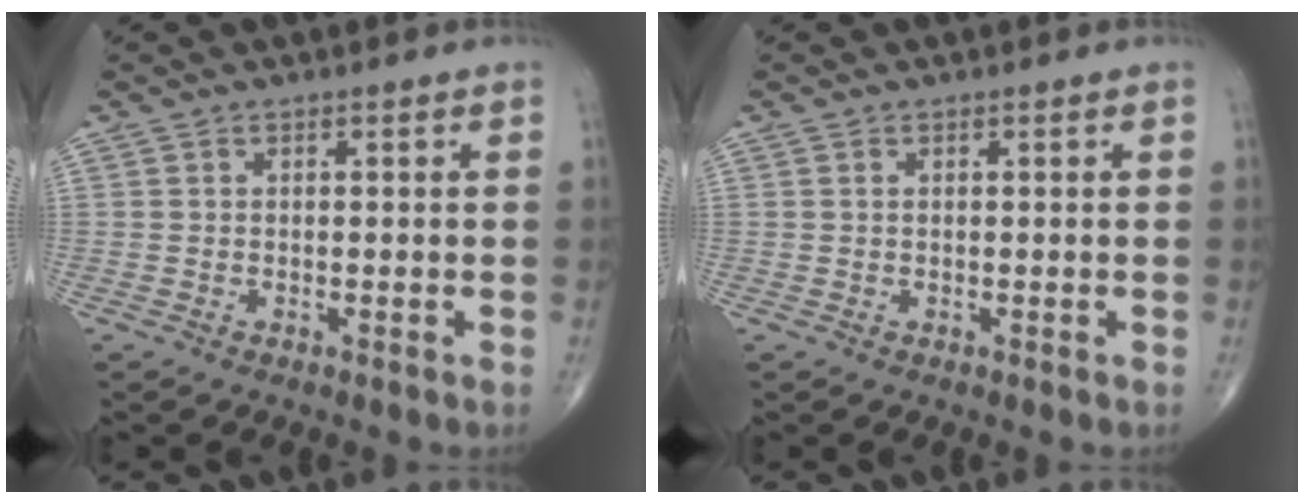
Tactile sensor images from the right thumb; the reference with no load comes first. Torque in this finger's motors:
{"motor_torque": [-0.21, -0.01, 0.00, 0.13, 0.01]}